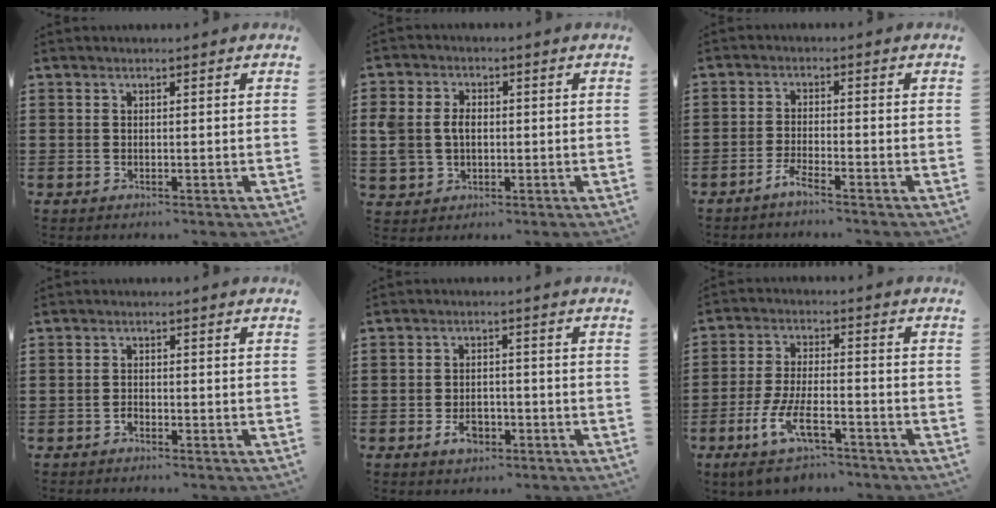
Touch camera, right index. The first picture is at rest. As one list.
[{"total": 4.7, "force": [0.1, 3.8, 2.8], "torque": [-0.078, 0.009, -0.006]}, {"total": 2.6, "force": [-2.4, -0.2, 1.1], "torque": [-0.035, -0.003, -0.049]}, {"total": 1.0, "force": [-0.8, 0.4, 0.2], "torque": [-0.005, 0.000, -0.018]}, {"total": 3.3, "force": [-1.7, 1.9, 2.2], "torque": [-0.030, 0.000, -0.032]}, {"total": 9.3, "force": [-5.3, 3.2, 6.9], "torque": [-0.156, -0.007, -0.099]}]